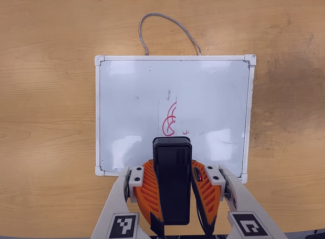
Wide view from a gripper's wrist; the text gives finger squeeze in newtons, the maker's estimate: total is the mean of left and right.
{"total": 9.6, "left": 8.1, "right": 11.2}